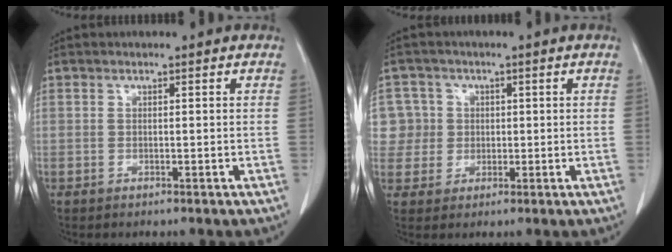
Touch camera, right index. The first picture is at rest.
{"total": 6.3, "force": [1.1, 6.2, 0.0], "torque": [0.008, 0.024, 0.026]}